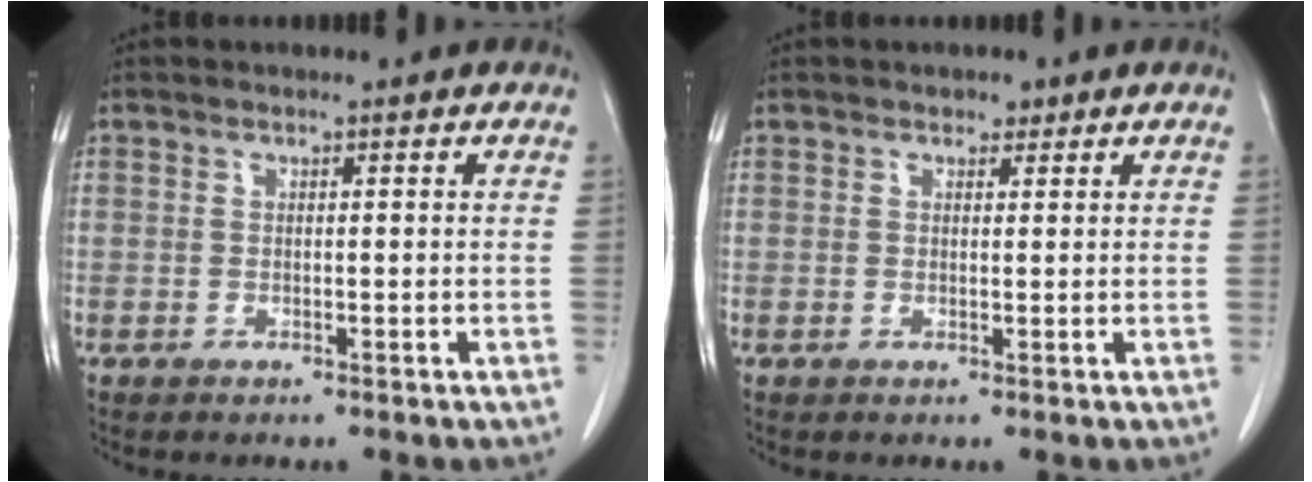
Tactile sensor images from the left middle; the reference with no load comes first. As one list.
[{"total": 1.2, "force": [0.8, 0.8, 0.4], "torque": [-0.006, -0.001, 0.010]}]